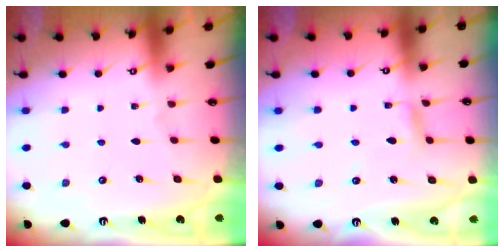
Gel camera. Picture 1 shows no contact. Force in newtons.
{"total": 2.5, "press": 2.5, "slide": 0.2}